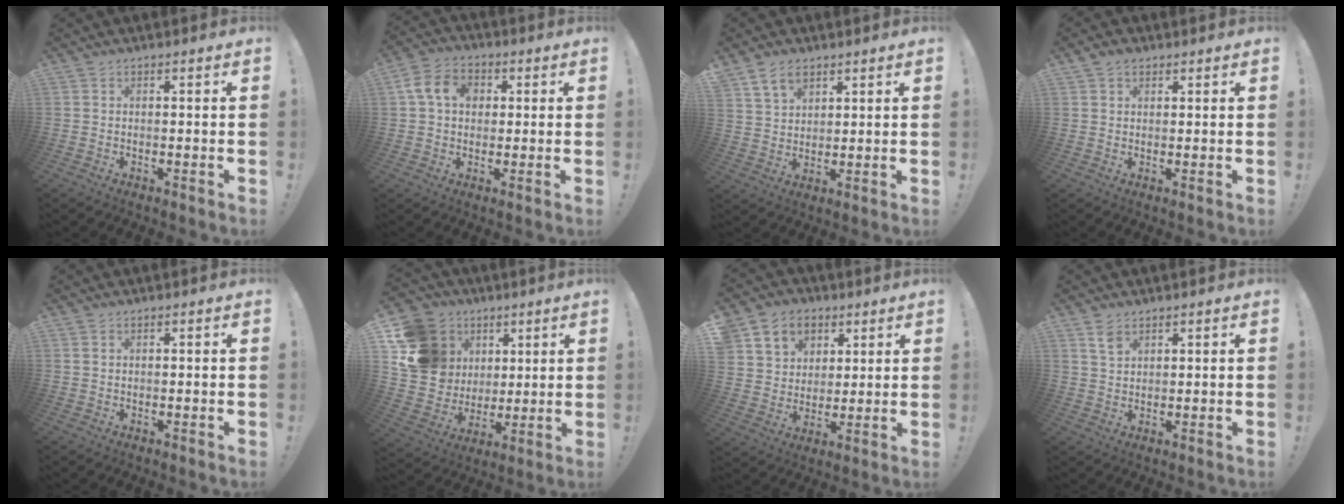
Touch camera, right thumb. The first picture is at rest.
{"total": 10.6, "force": [2.4, 7.9, 6.6], "torque": [-0.114, 0.018, 0.045]}
{"total": 7.5, "force": [4.9, 4.7, 3.0], "torque": [-0.056, -0.020, 0.099]}
{"total": 2.4, "force": [1.5, 1.6, 0.9], "torque": [-0.019, -0.003, 0.029]}
{"total": 0.6, "force": [0.4, 0.4, 0.2], "torque": [-0.011, 0.004, 0.010]}
{"total": 18.4, "force": [6.4, 15.8, 7.0], "torque": [-0.129, -0.019, 0.153]}
{"total": 9.0, "force": [4.3, 7.8, 1.4], "torque": [-0.023, -0.031, 0.091]}
{"total": 4.0, "force": [2.6, 2.2, 2.0], "torque": [-0.023, -0.016, 0.047]}